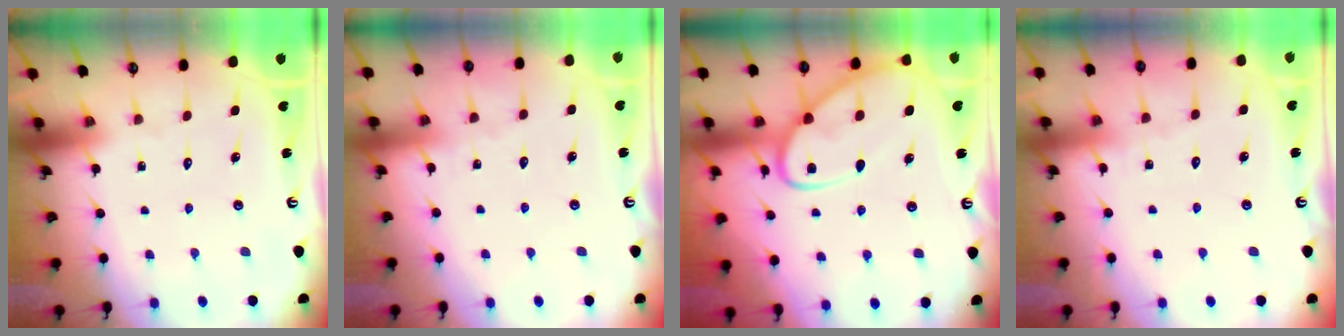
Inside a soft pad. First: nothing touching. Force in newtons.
{"total": 2.0, "press": 2.0, "slide": 0.2}
{"total": 9.9, "press": 9.8, "slide": 0.9}
{"total": 2.6, "press": 2.6, "slide": 0.2}